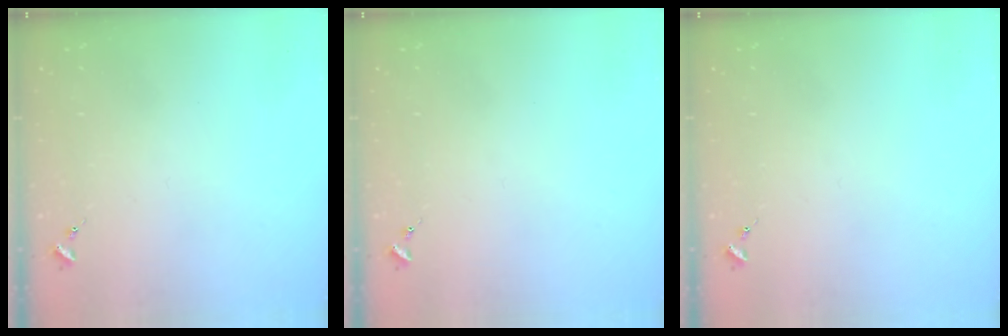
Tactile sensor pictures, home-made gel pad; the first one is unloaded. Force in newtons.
{"total": 0.0}
{"total": 0.0}